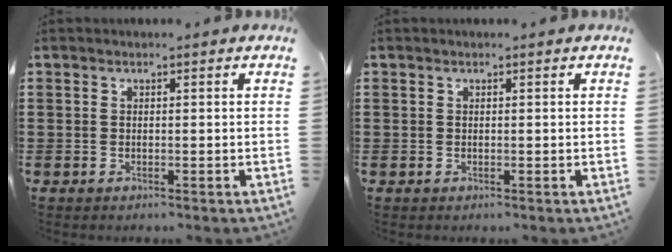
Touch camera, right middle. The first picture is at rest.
{"total": 0.0}